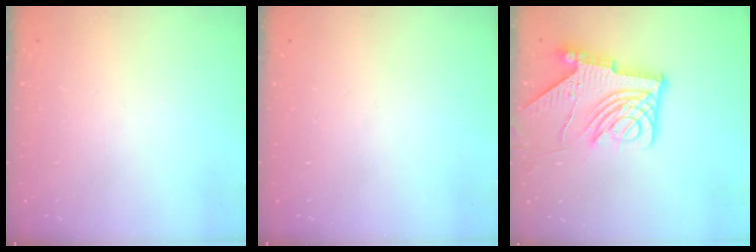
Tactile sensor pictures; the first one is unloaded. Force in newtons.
{"total": 0.0}
{"total": 13.9, "press": 13.8, "slide": 1.6}